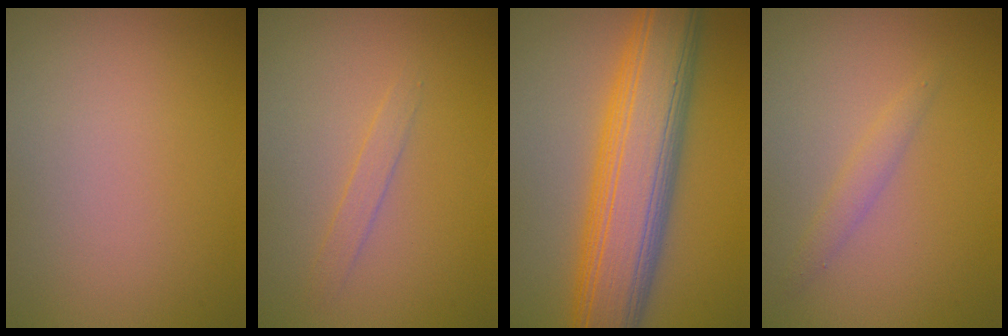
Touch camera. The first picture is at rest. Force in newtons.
{"total": 1.2, "press": 1.2, "slide": 0.1}
{"total": 10.8, "press": 10.8, "slide": 0.4}
{"total": 1.4, "press": 1.4, "slide": 0.1}